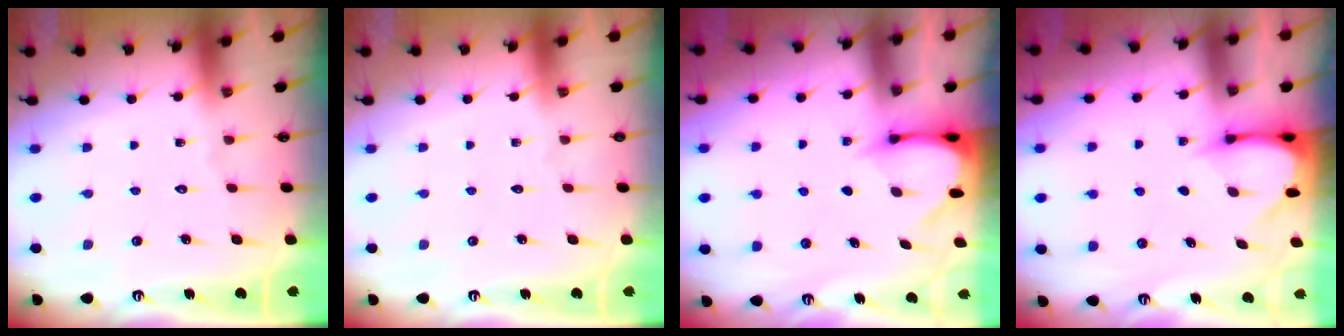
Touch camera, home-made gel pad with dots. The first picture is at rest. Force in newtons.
{"total": 0.0}
{"total": 3.4, "press": 3.4, "slide": 0.3}
{"total": 3.8, "press": 3.8, "slide": 0.2}